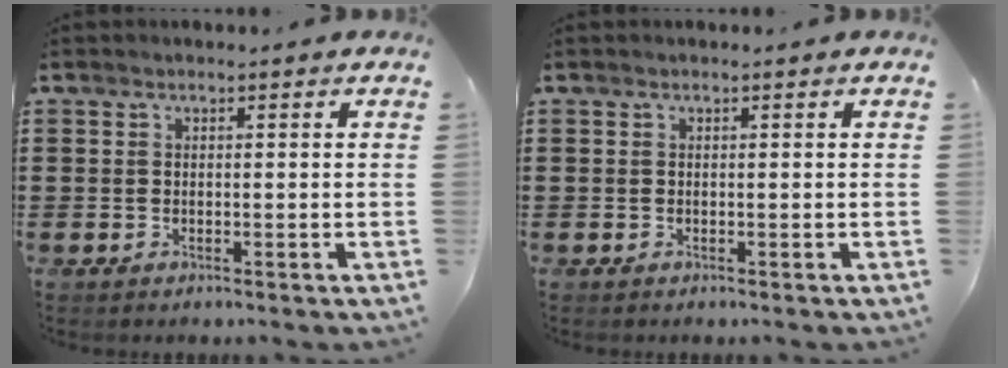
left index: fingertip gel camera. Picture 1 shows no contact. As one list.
[{"total": 0.0}]